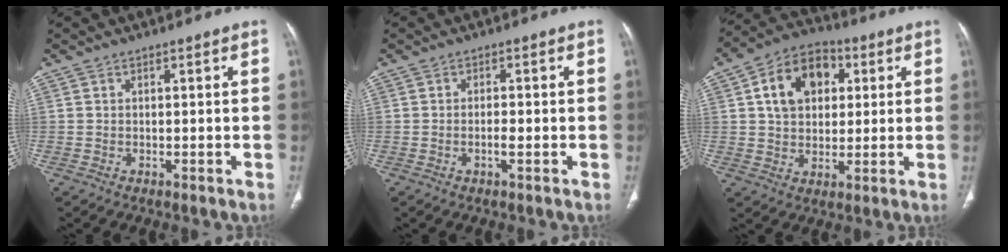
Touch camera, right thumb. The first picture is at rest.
{"total": 1.7, "force": [-0.5, 0.4, 1.5], "torque": [-0.028, 0.001, -0.009]}
{"total": 13.2, "force": [3.6, 9.5, 8.4], "torque": [-0.110, 0.006, 0.052]}